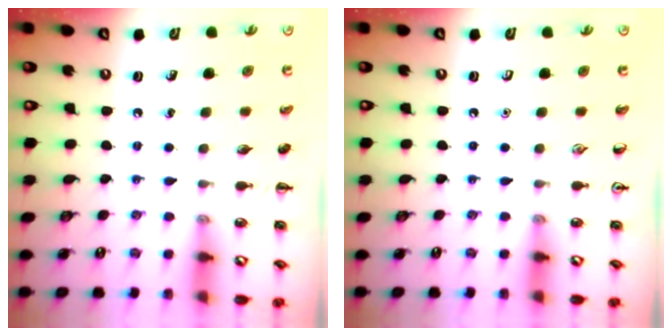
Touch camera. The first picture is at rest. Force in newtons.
{"total": 0.0}